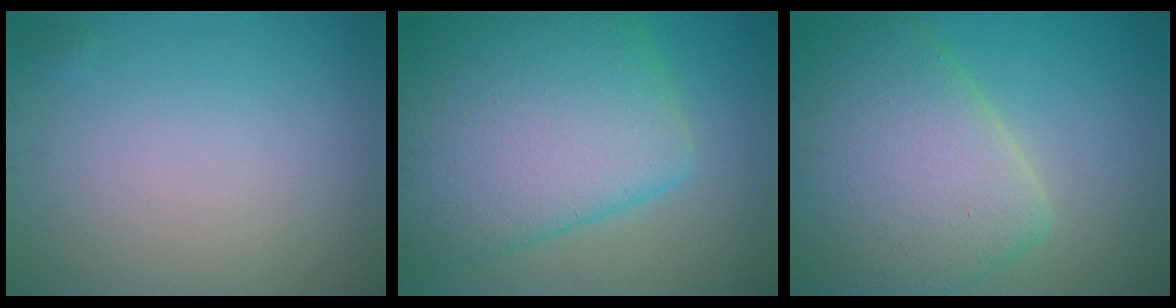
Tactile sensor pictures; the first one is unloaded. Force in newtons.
{"total": 12.4, "press": 12.4, "slide": 0.4}
{"total": 9.4, "press": 9.3, "slide": 0.6}